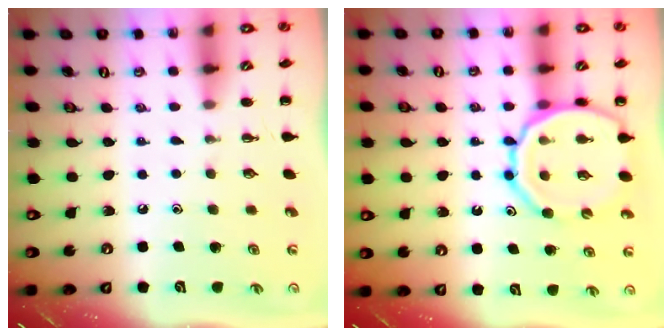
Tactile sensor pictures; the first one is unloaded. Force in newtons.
{"total": 15.4, "press": 15.1, "slide": 3.0}